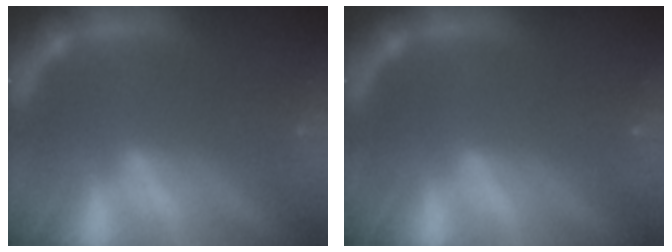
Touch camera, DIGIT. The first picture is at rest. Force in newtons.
{"total": 0.0}